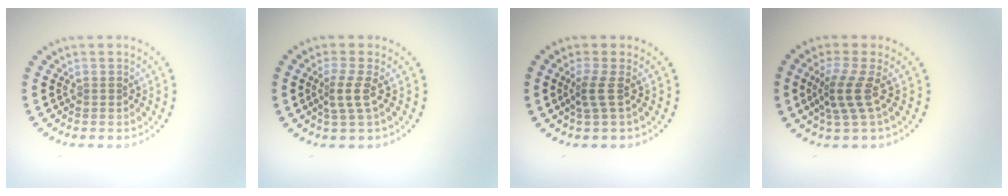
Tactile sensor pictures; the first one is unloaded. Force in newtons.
{"total": 2.3, "press": 1.5, "slide": 1.7}
{"total": 1.9, "press": 1.2, "slide": 1.4}
{"total": 3.0, "press": 2.2, "slide": 2.0}